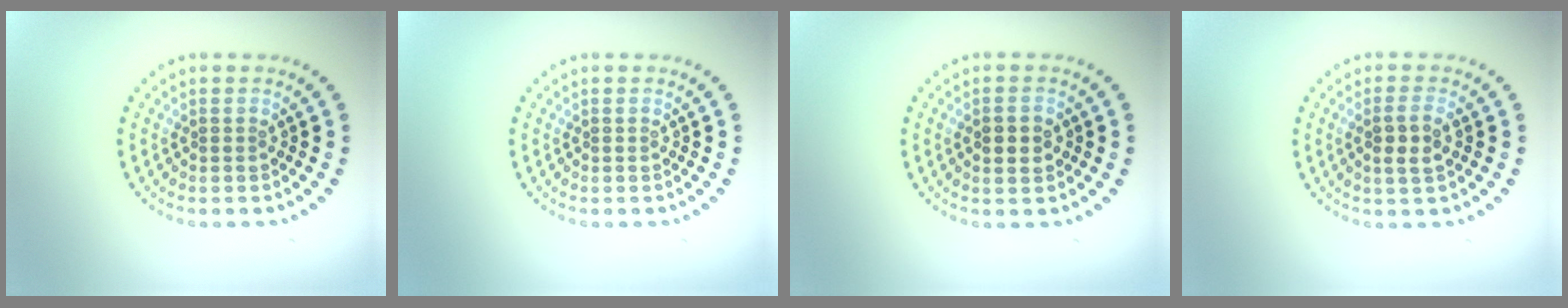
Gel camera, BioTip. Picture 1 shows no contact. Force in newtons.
{"total": 0.0}
{"total": 2.6, "press": 2.6, "slide": 0.1}
{"total": 2.1, "press": 2.0, "slide": 0.8}